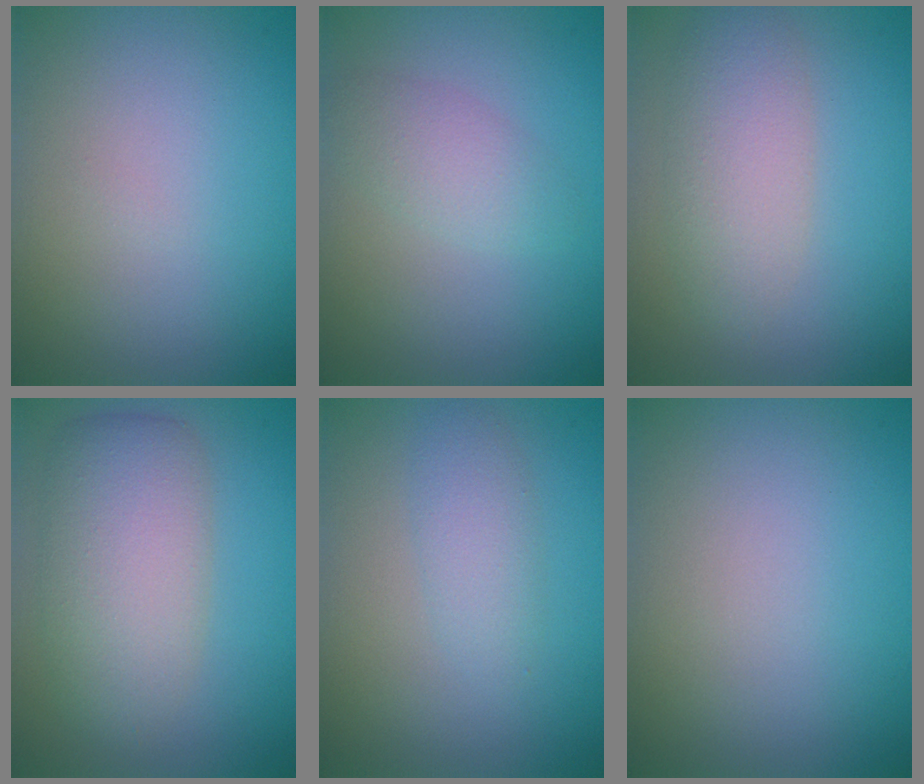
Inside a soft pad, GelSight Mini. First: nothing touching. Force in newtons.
{"total": 2.4, "press": 2.4, "slide": 0.1}
{"total": 3.7, "press": 3.7, "slide": 0.1}
{"total": 6.2, "press": 6.2, "slide": 0.6}
{"total": 2.1, "press": 2.1, "slide": 0.1}
{"total": 0.0}